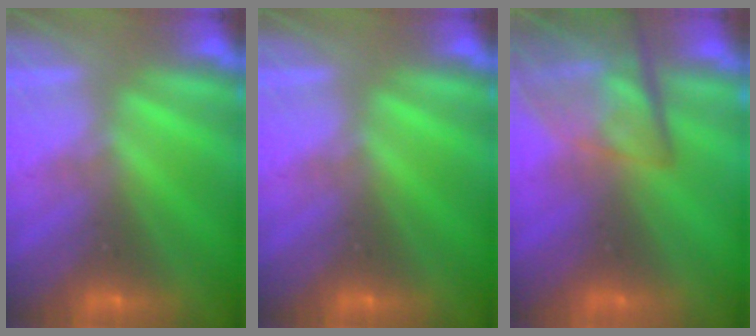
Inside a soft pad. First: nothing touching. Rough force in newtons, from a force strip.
{"total": 0.0}
{"total": 9.0}